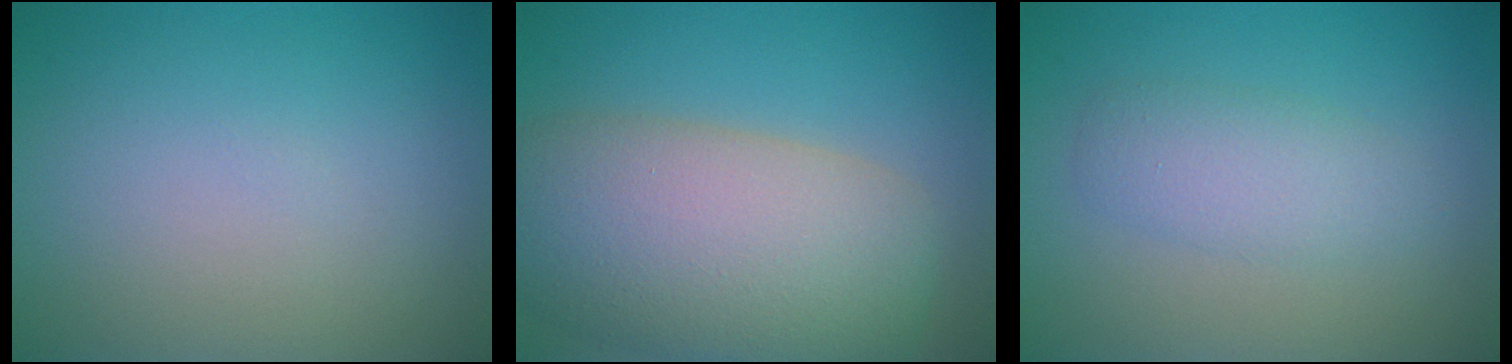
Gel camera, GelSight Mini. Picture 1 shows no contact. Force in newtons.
{"total": 11.0, "press": 11.0, "slide": 0.8}
{"total": 2.9, "press": 2.9, "slide": 0.1}